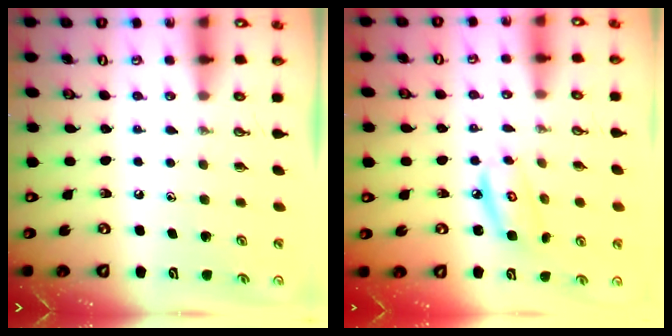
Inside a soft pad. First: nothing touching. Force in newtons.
{"total": 6.7, "press": 6.6, "slide": 0.4}